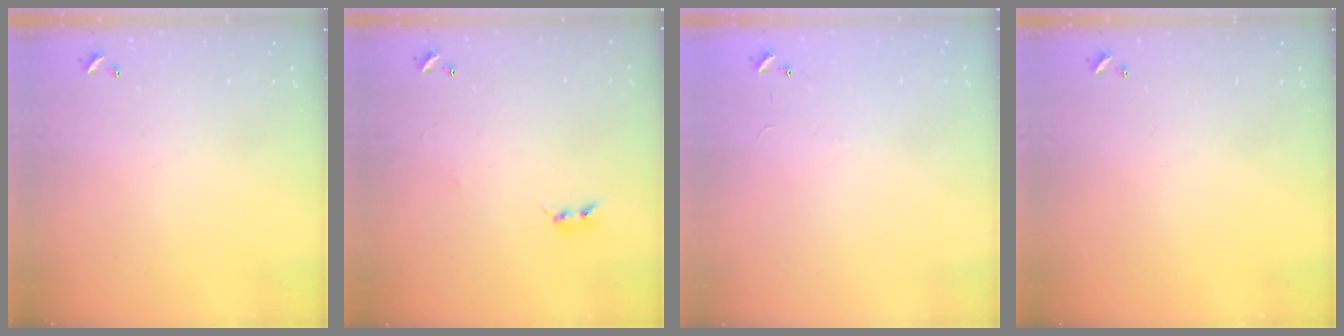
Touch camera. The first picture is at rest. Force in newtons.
{"total": 2.7, "press": 2.7, "slide": 0.3}
{"total": 8.0, "press": 7.9, "slide": 0.5}
{"total": 0.0}